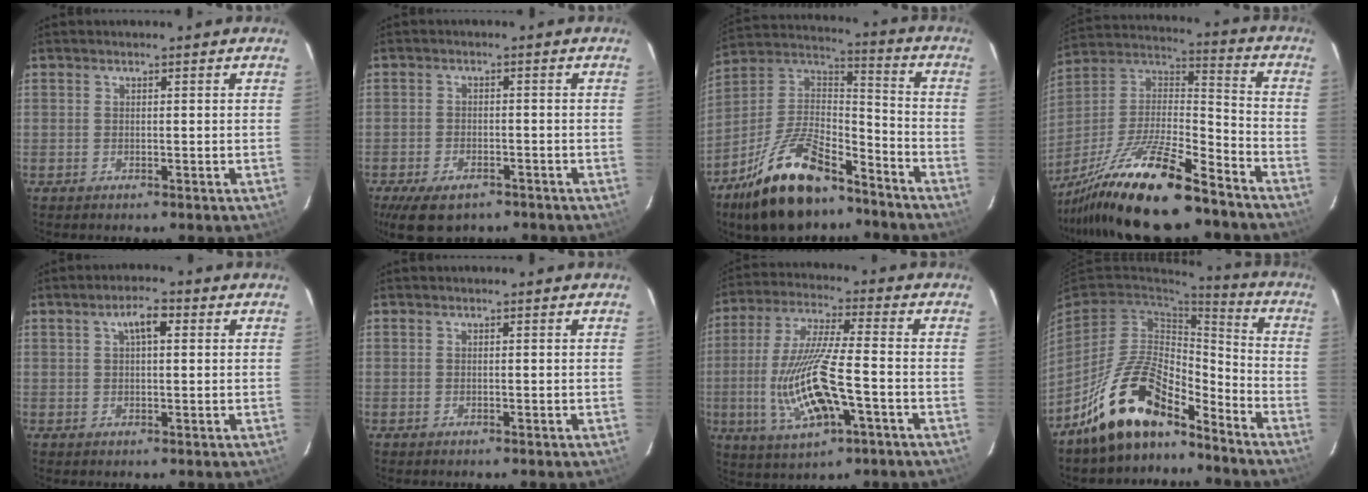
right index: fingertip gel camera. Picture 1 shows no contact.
{"total": 8.5, "force": [-5.9, 4.2, 4.5], "torque": [-0.105, -0.015, -0.095]}
{"total": 21.1, "force": [-14.2, 8.4, 13.2], "torque": [-0.265, 0.005, -0.246]}
{"total": 23.0, "force": [-17.2, 5.0, 14.5], "torque": [-0.289, -0.015, -0.300]}
{"total": 3.9, "force": [1.3, 1.5, 3.4], "torque": [-0.061, 0.014, 0.024]}
{"total": 0.0}
{"total": 15.8, "force": [-4.6, 3.9, 14.7], "torque": [-0.305, -0.014, -0.077]}
{"total": 15.3, "force": [-11.3, 6.1, 8.3], "torque": [-0.172, 0.022, -0.201]}